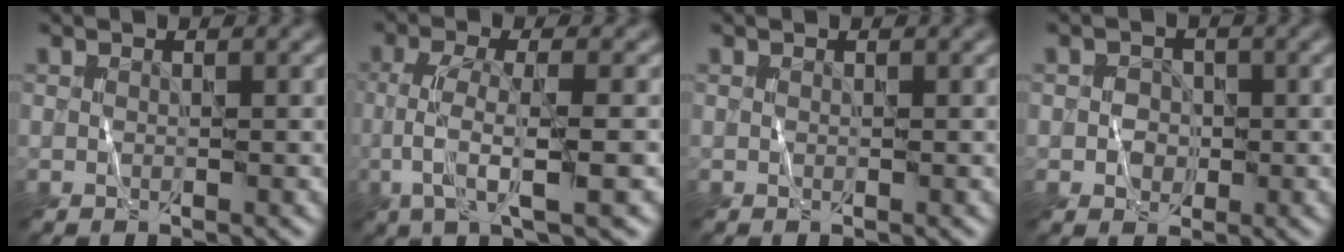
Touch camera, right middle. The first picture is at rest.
{"total": 4.5, "force": [-1.1, 0.9, 4.3], "torque": [-0.077, 0.007, -0.023]}
{"total": 0.0}
{"total": 1.4, "force": [-0.2, 1.4, 0.2], "torque": [0.004, 0.006, -0.006]}